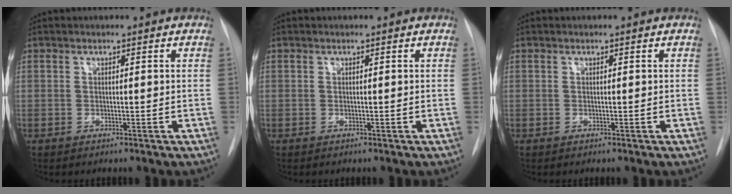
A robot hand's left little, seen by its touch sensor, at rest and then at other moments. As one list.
[{"total": 0.0}, {"total": 0.0}]